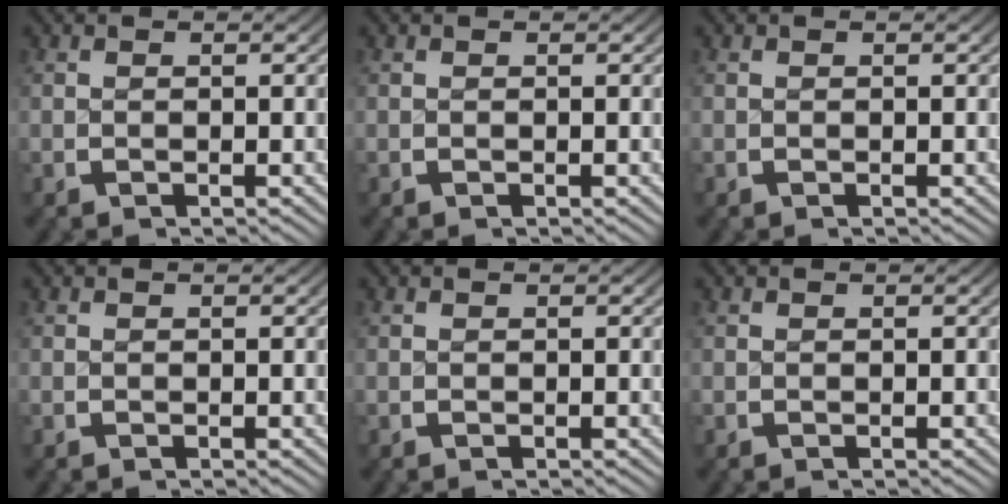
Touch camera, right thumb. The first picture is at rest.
{"total": 0.0}
{"total": 0.0}
{"total": 0.0}
{"total": 0.0}
{"total": 0.0}